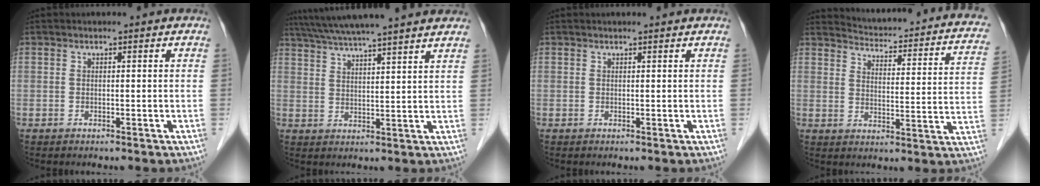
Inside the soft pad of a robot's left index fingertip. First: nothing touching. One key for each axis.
{"total": 17.5, "fx": 15.3, "fy": 0.2, "fz": 8.5, "tx": -0.148, "ty": 0.036, "tz": 0.215}
{"total": 1.3, "fx": 1.2, "fy": -0.1, "fz": 0.4, "tx": -0.007, "ty": 0.006, "tz": 0.018}
{"total": 19.0, "fx": 16.7, "fy": 3.8, "fz": 8.2, "tx": -0.101, "ty": -0.033, "tz": 0.186}